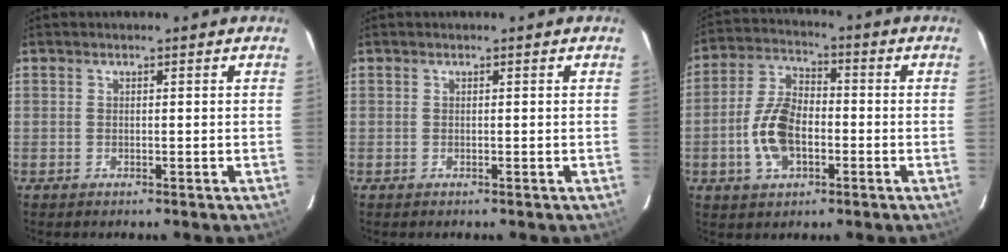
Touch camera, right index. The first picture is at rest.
{"total": 0.0}
{"total": 10.6, "force": [-2.9, 6.3, 8.1], "torque": [-0.168, 0.015, -0.049]}